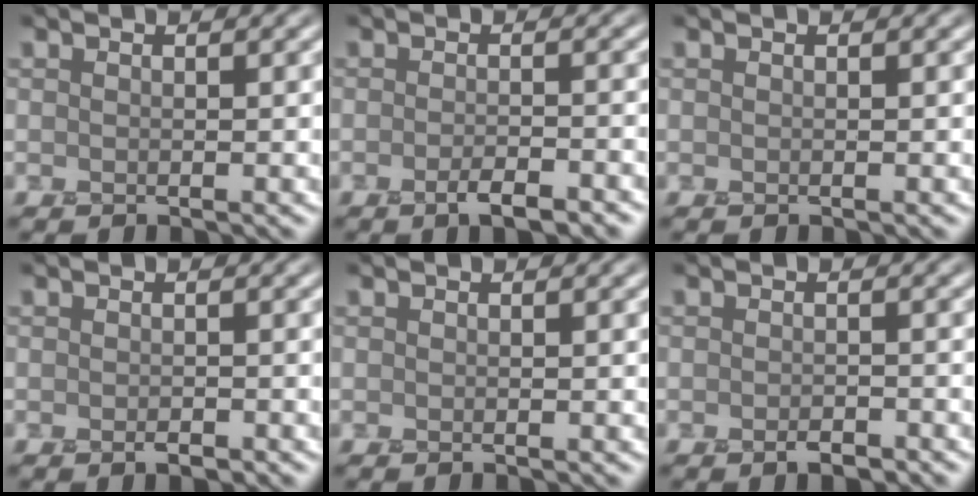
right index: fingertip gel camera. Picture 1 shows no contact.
{"total": 2.5, "force": [-1.7, 0.7, 1.8], "torque": [-0.032, -0.008, -0.027]}
{"total": 0.0}
{"total": 1.1, "force": [-0.6, 0.5, 0.8], "torque": [-0.015, -0.007, -0.010]}
{"total": 0.0}
{"total": 1.5, "force": [-1.0, 0.6, 0.9], "torque": [-0.018, -0.008, -0.017]}